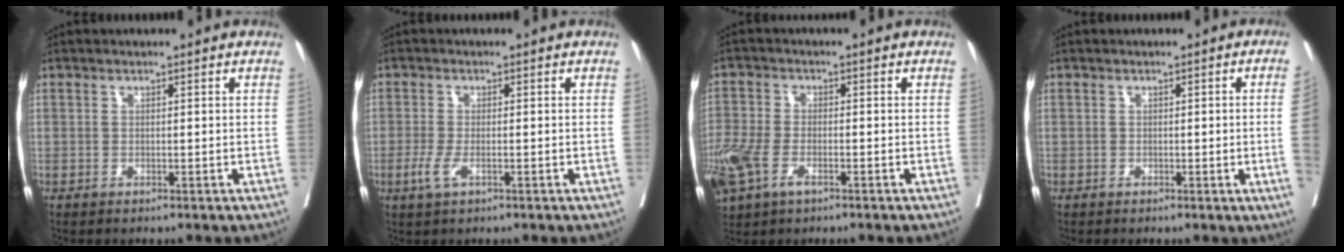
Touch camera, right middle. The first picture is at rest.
{"total": 2.7, "force": [-1.1, 0.8, 2.4], "torque": [-0.057, -0.005, -0.020]}
{"total": 8.9, "force": [-4.2, 4.5, 6.4], "torque": [-0.165, -0.014, -0.083]}
{"total": 5.1, "force": [-0.7, -1.5, 4.8], "torque": [-0.071, -0.008, -0.003]}